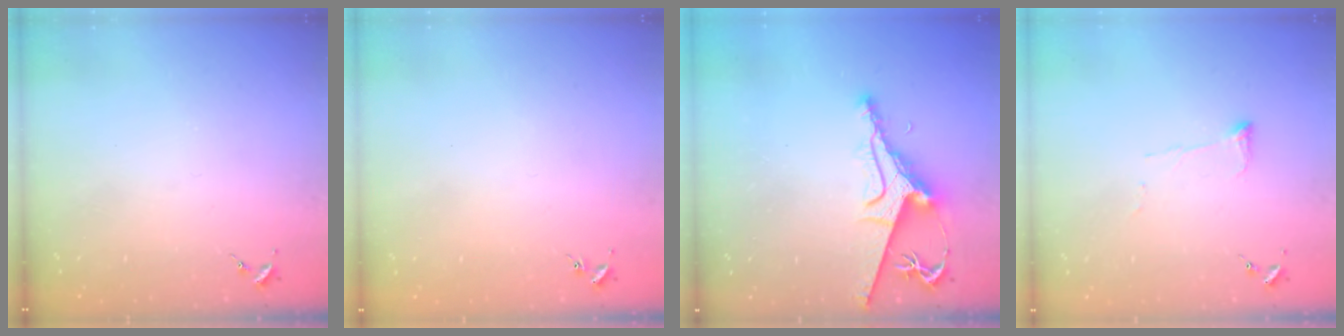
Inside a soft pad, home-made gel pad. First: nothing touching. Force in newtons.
{"total": 0.9, "press": 0.8, "slide": 0.2}
{"total": 9.2, "press": 9.1, "slide": 1.2}
{"total": 5.0, "press": 5.0, "slide": 0.7}